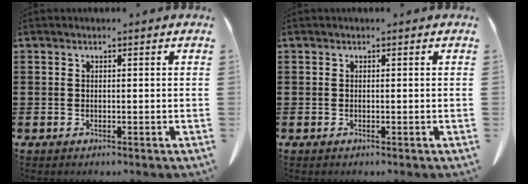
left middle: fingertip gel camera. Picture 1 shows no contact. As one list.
[{"total": 0.0}]